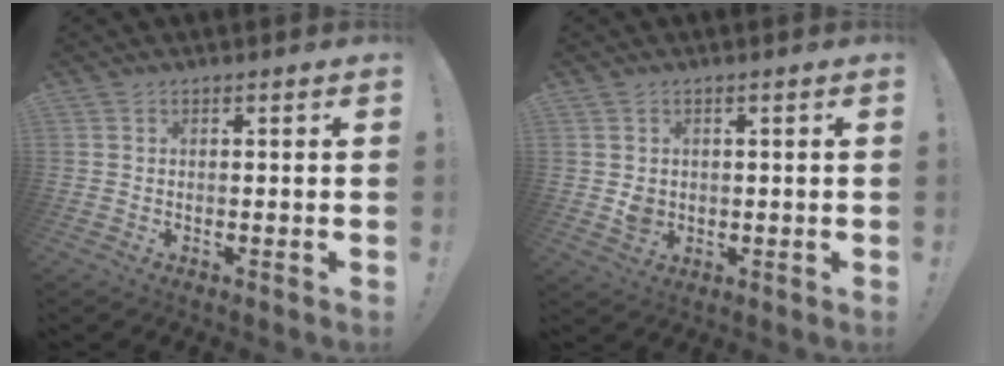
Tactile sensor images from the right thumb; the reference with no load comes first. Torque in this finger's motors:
{"motor_torque": [-0.03, -0.03, 0.16, 0.14, 0.09]}